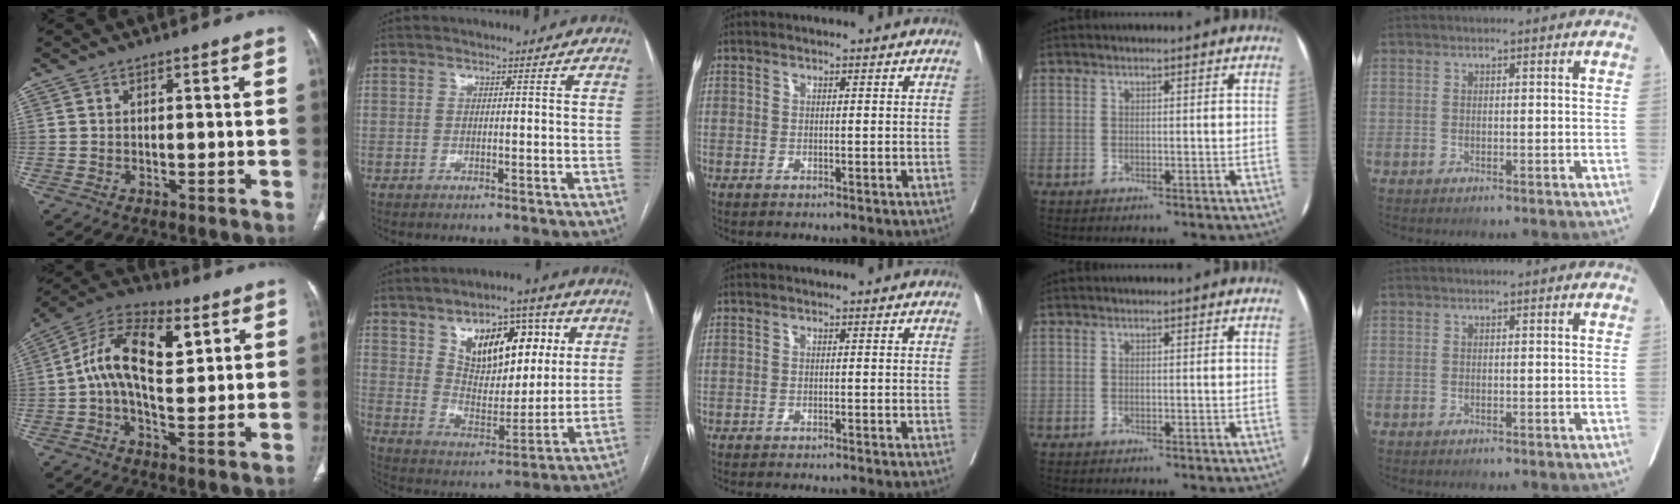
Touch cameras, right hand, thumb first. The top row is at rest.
{"thumb": {"total": 15.6, "force": [3.3, 8.2, 12.8], "torque": [-0.208, 0.020, 0.049]}, "index": {"total": 14.5, "force": [5.9, 7.6, 10.8], "torque": [-0.163, 0.023, 0.104]}, "middle": {"total": 9.6, "force": [-8.9, 0.0, 3.8], "torque": [-0.029, -0.022, -0.108]}}